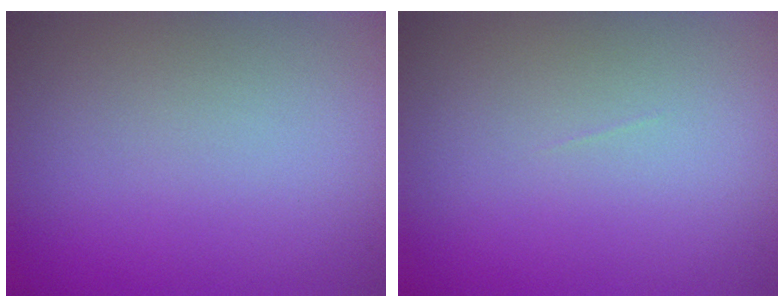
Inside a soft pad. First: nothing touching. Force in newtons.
{"total": 0.0}